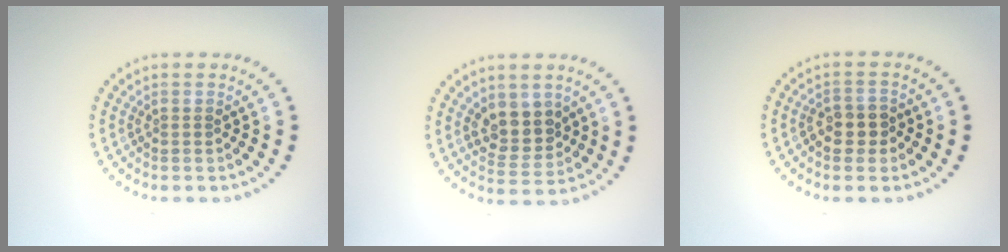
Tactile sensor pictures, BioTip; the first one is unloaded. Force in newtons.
{"total": 3.3, "press": 3.0, "slide": 1.2}
{"total": 2.4, "press": 2.3, "slide": 0.7}